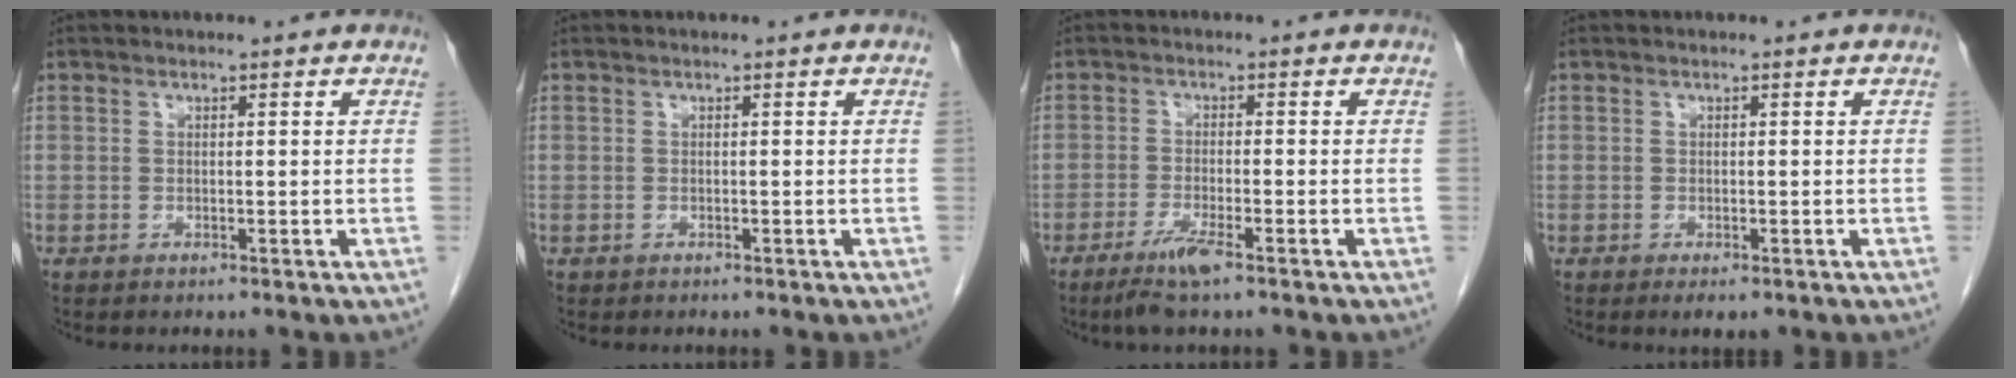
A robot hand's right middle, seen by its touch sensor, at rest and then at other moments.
{"total": 0.0}
{"total": 4.2, "force": [-2.8, 0.0, 3.1], "torque": [-0.066, -0.010, -0.055]}
{"total": 1.7, "force": [-1.0, 0.7, 1.1], "torque": [-0.015, -0.002, -0.007]}